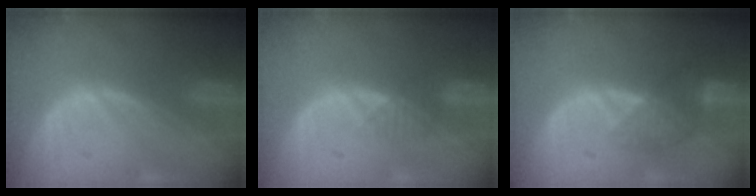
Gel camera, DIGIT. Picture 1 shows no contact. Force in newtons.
{"total": 1.9, "press": 1.6, "slide": 1.0}
{"total": 4.2, "press": 4.1, "slide": 0.5}